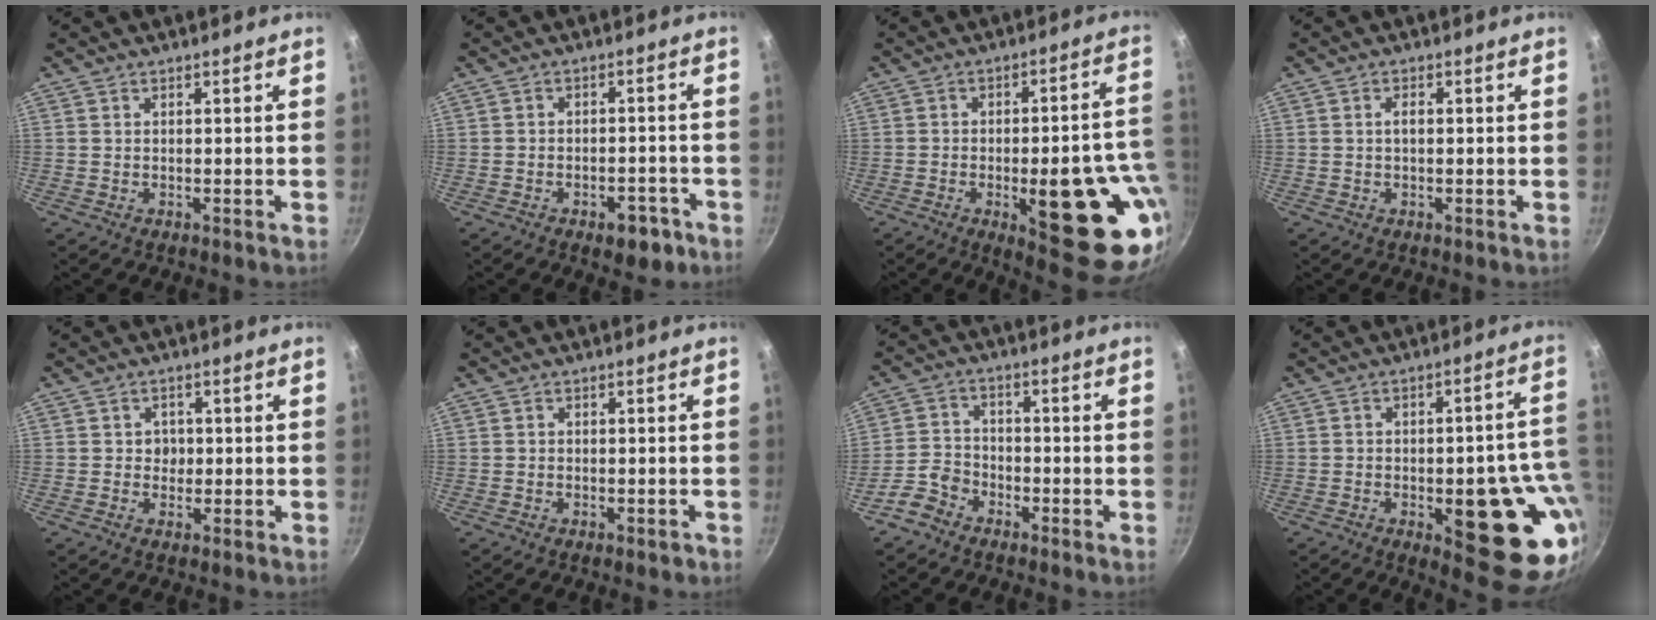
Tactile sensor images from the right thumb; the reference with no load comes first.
{"total": 5.9, "force": [-3.4, 3.2, 3.6], "torque": [-0.025, 0.028, -0.033]}
{"total": 23.4, "force": [-6.0, 8.7, 20.9], "torque": [-0.207, 0.012, -0.069]}
{"total": 1.4, "force": [0.0, 0.7, 1.2], "torque": [-0.023, 0.004, -0.001]}
{"total": 2.2, "force": [0.0, 2.1, 0.6], "torque": [0.010, -0.001, -0.004]}
{"total": 1.2, "force": [-0.8, 0.7, 0.7], "torque": [-0.009, 0.006, -0.008]}
{"total": 5.3, "force": [-3.7, 3.4, 1.6], "torque": [-0.024, 0.036, -0.079]}
{"total": 20.4, "force": [-4.5, 8.1, 18.2], "torque": [-0.155, 0.005, -0.052]}